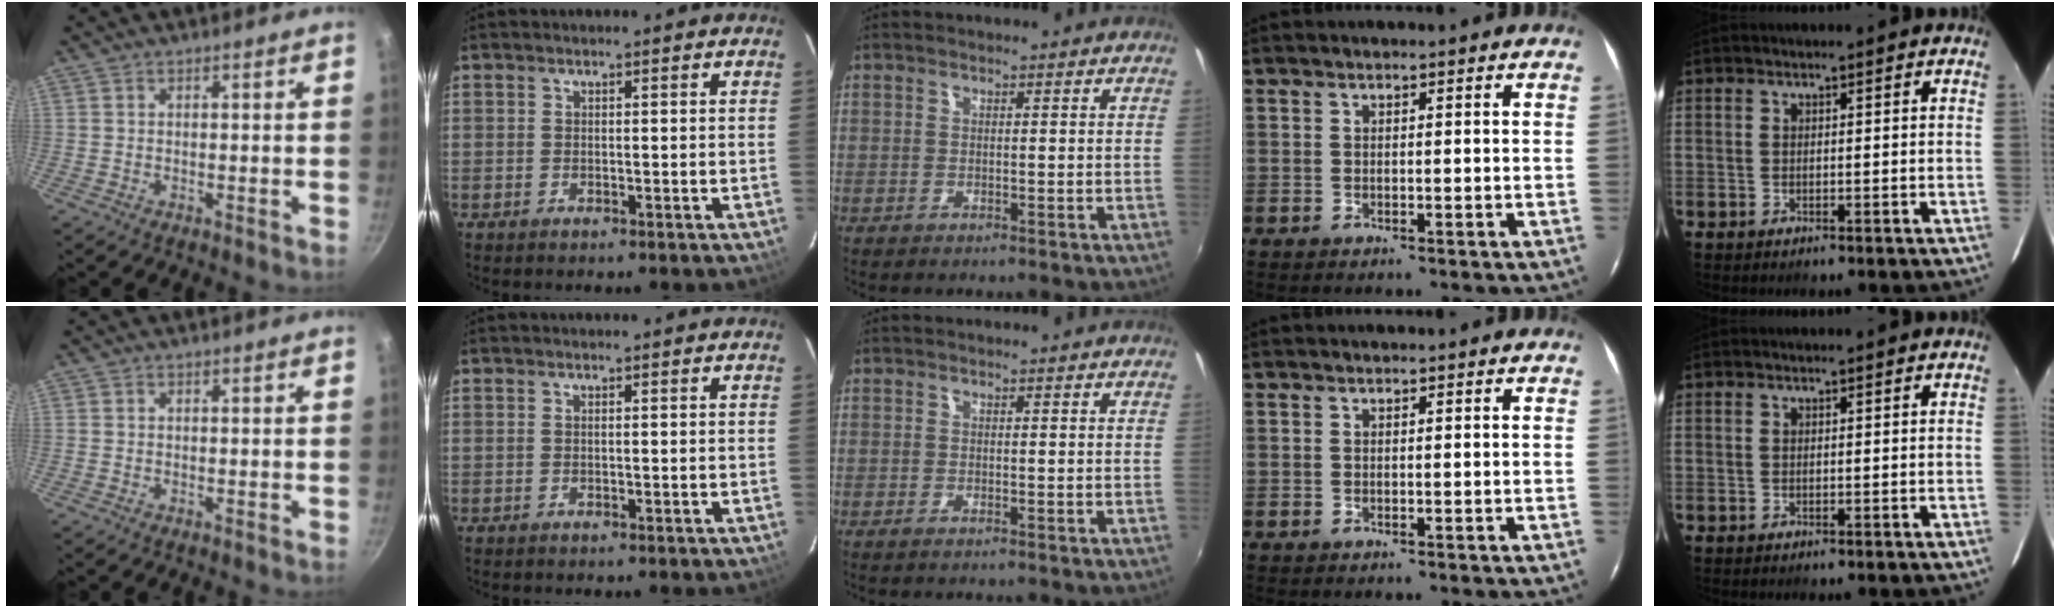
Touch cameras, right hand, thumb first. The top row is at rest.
{"middle": {"total": 0.5, "force": [-0.3, -0.1, 0.4], "torque": [-0.008, -0.003, -0.008]}}